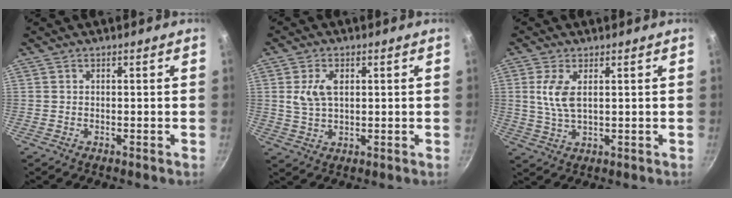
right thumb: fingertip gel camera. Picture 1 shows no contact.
{"total": 5.8, "force": [1.2, 3.6, 4.5], "torque": [-0.078, 0.000, 0.023]}
{"total": 5.7, "force": [1.3, 2.5, 5.0], "torque": [-0.104, -0.003, 0.027]}